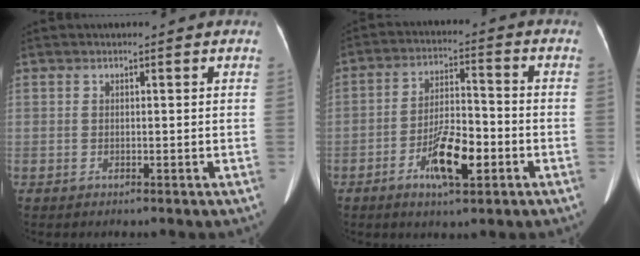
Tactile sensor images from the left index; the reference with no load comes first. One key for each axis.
{"total": 8.9, "fx": -3.8, "fy": 2.5, "fz": 7.7, "tx": -0.146, "ty": 0.001, "tz": -0.064}